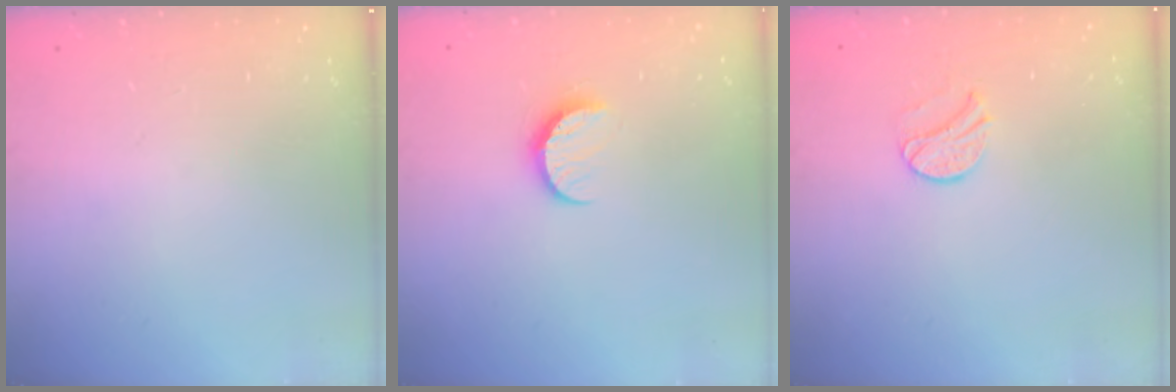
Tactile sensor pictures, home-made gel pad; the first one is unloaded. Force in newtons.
{"total": 7.3, "press": 7.3, "slide": 0.4}
{"total": 7.7, "press": 7.7, "slide": 0.7}